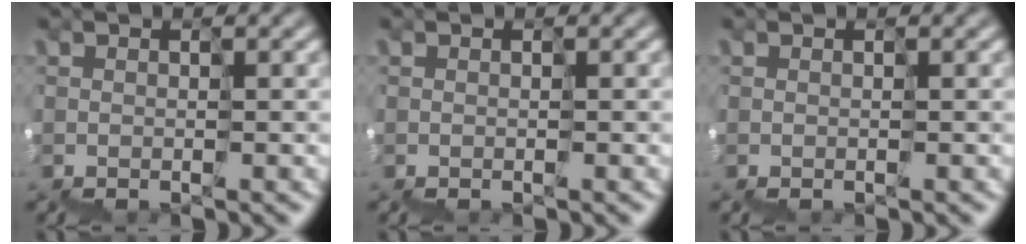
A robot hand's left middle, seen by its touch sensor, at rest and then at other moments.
{"total": 0.0}
{"total": 0.0}